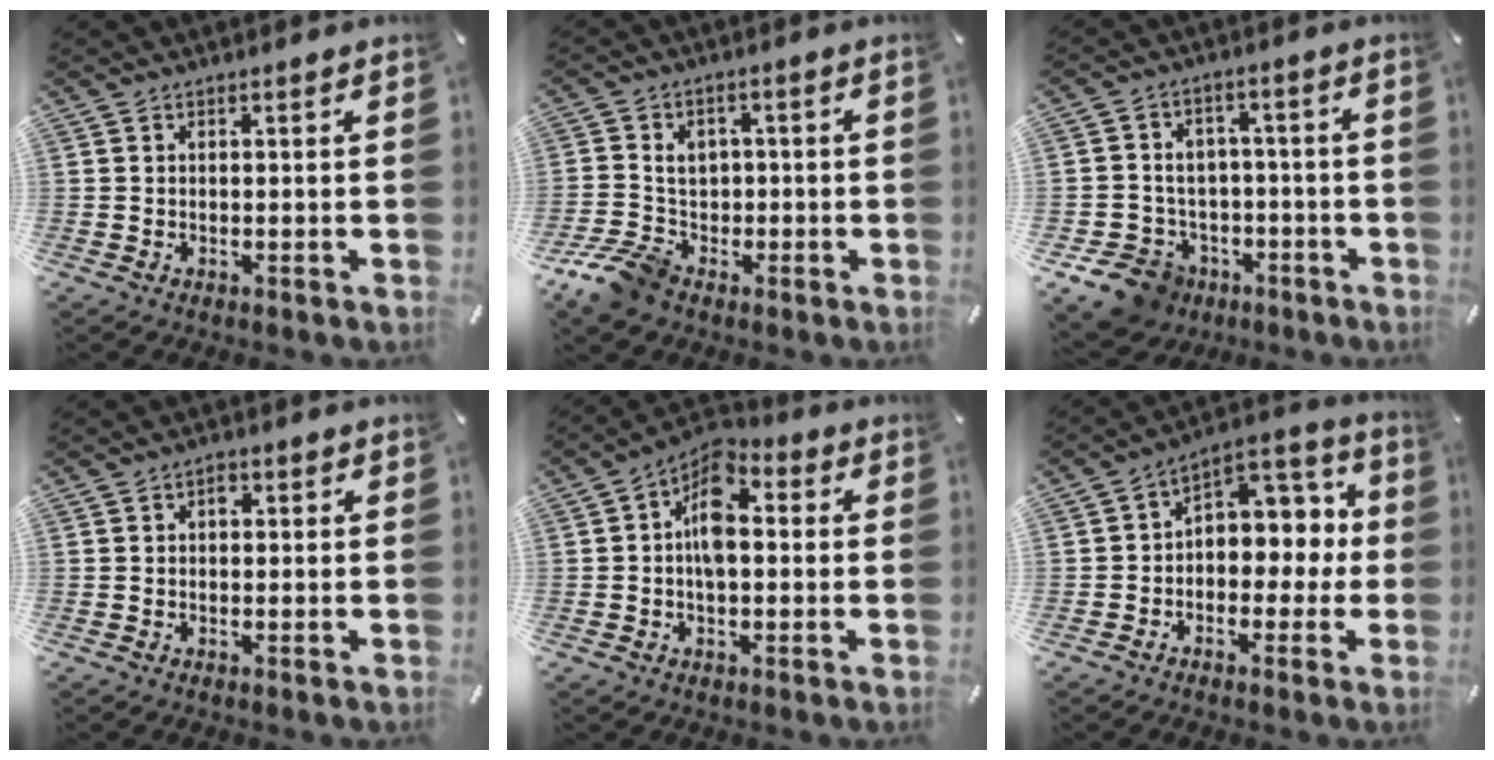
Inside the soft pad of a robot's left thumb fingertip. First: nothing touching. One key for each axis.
{"total": 9.5, "fx": -3.5, "fy": 7.8, "fz": 4.1, "tx": -0.088, "ty": 0.023, "tz": -0.062}
{"total": 11.4, "fx": -6.1, "fy": 9.0, "fz": 3.2, "tx": -0.066, "ty": 0.046, "tz": -0.102}
{"total": 1.5, "fx": 0.1, "fy": 1.1, "fz": 1.1, "tx": -0.013, "ty": 0.005, "tz": -0.001}
{"total": 8.8, "fx": 0.3, "fy": 5.6, "fz": 6.8, "tx": -0.112, "ty": -0.005, "tz": 0.002}
{"total": 7.7, "fx": 0.6, "fy": 6.7, "fz": 3.8, "tx": -0.047, "ty": -0.007, "tz": 0.011}